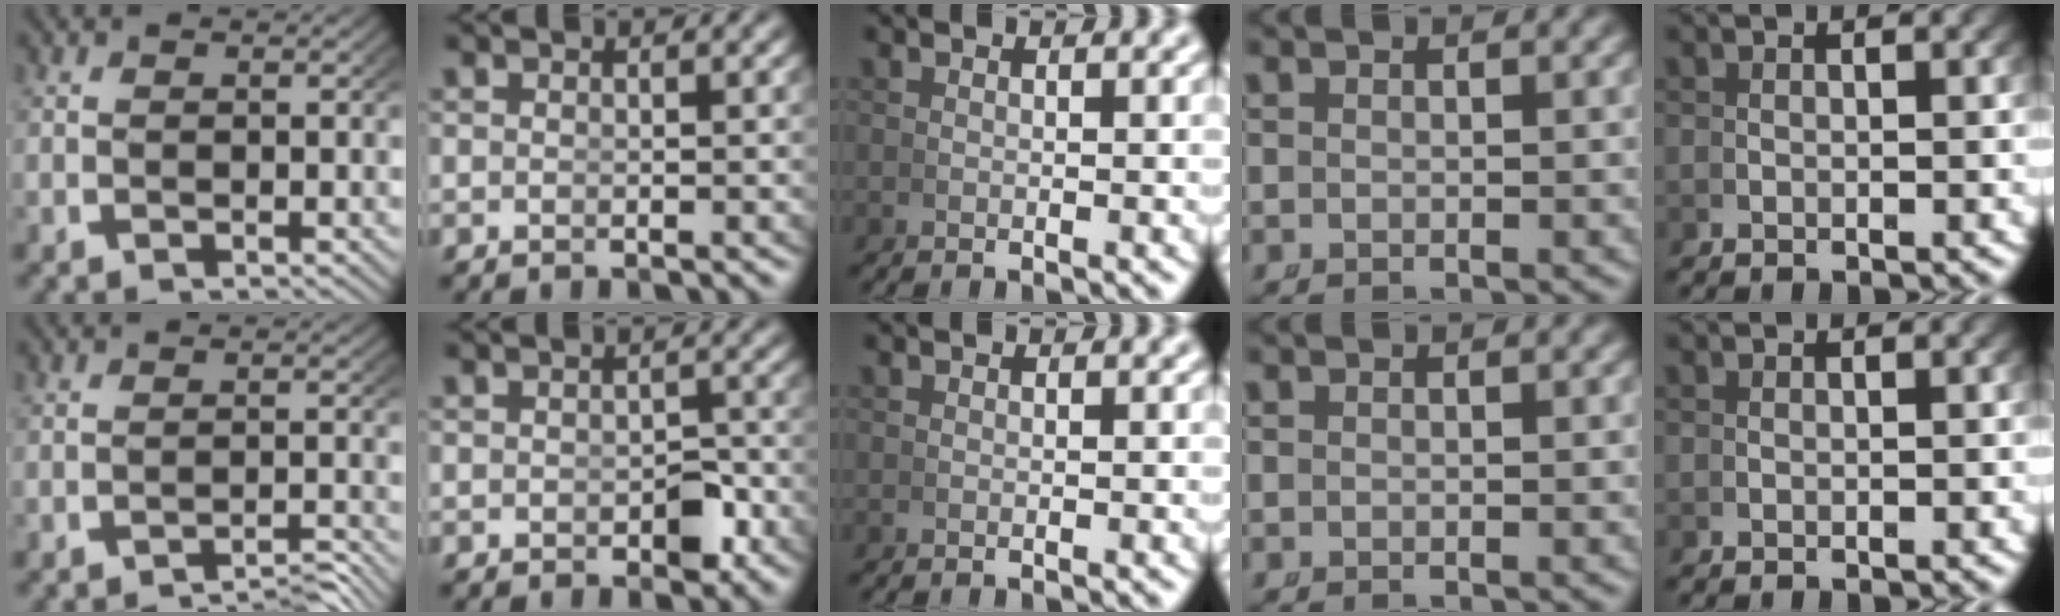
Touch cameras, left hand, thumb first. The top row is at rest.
{"thumb": {"total": 3.2, "force": [-2.8, 0.5, 1.4], "torque": [-0.016, -0.004, -0.044]}, "index": {"total": 1.9, "force": [-1.0, 1.0, 1.2], "torque": [-0.007, -0.007, -0.013]}}